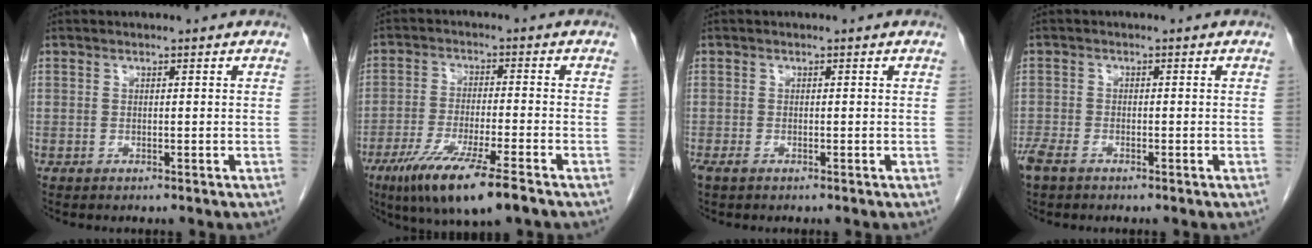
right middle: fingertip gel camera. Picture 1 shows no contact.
{"total": 11.6, "force": [-7.3, 0.7, 8.9], "torque": [-0.165, -0.034, -0.123]}
{"total": 1.2, "force": [-0.7, 0.5, 0.8], "torque": [-0.020, -0.002, -0.012]}
{"total": 3.4, "force": [-2.4, 1.4, 1.9], "torque": [-0.048, -0.005, -0.046]}